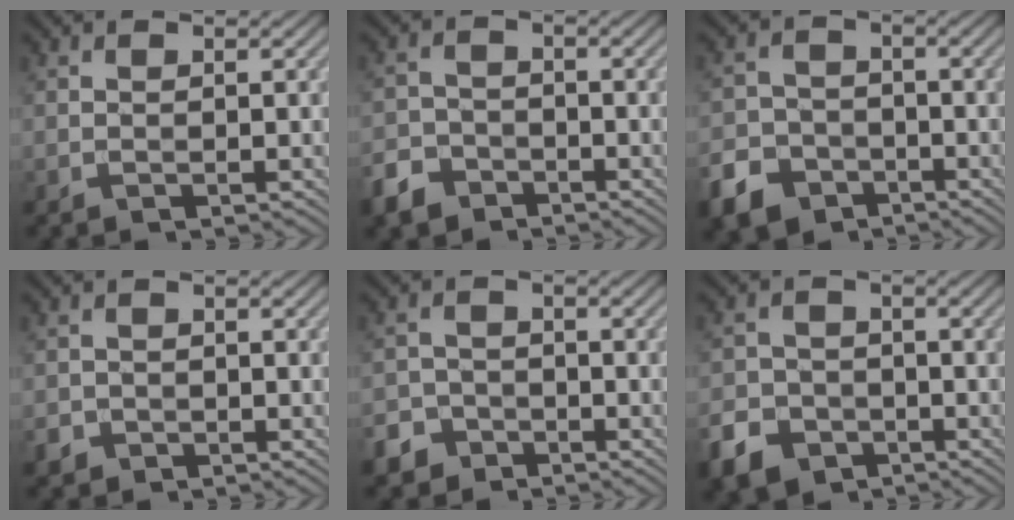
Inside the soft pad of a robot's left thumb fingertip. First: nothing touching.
{"total": 4.6, "force": [-3.4, 2.8, 1.4], "torque": [-0.035, -0.002, -0.071]}
{"total": 7.5, "force": [-4.9, 5.1, 2.5], "torque": [-0.052, -0.015, -0.095]}
{"total": 2.0, "force": [-1.2, 1.5, 0.5], "torque": [-0.010, -0.007, -0.029]}
{"total": 4.4, "force": [-3.2, 2.9, 0.9], "torque": [-0.011, 0.000, -0.064]}
{"total": 6.7, "force": [-4.2, 4.7, 2.4], "torque": [-0.054, -0.013, -0.085]}